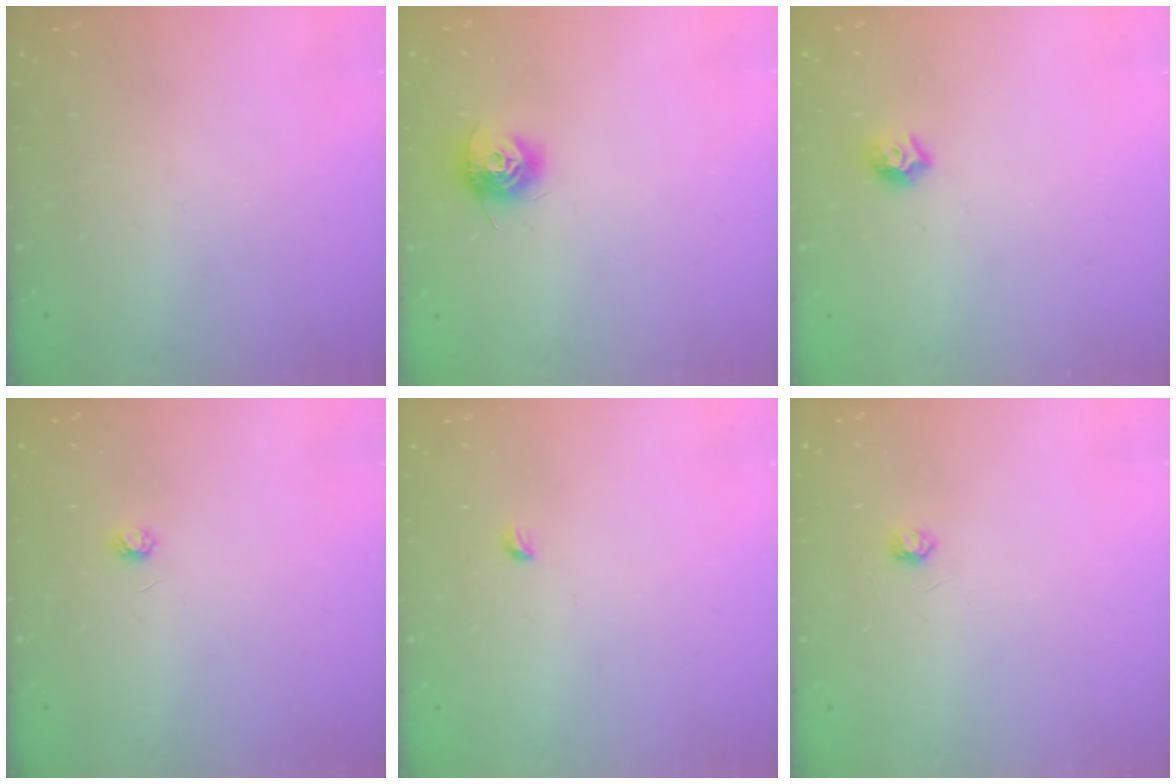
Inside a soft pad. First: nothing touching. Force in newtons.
{"total": 9.5, "press": 9.5, "slide": 0.4}
{"total": 6.7, "press": 6.6, "slide": 0.9}
{"total": 2.9, "press": 2.9, "slide": 0.3}
{"total": 2.7, "press": 2.6, "slide": 0.6}
{"total": 2.6, "press": 2.6, "slide": 0.3}